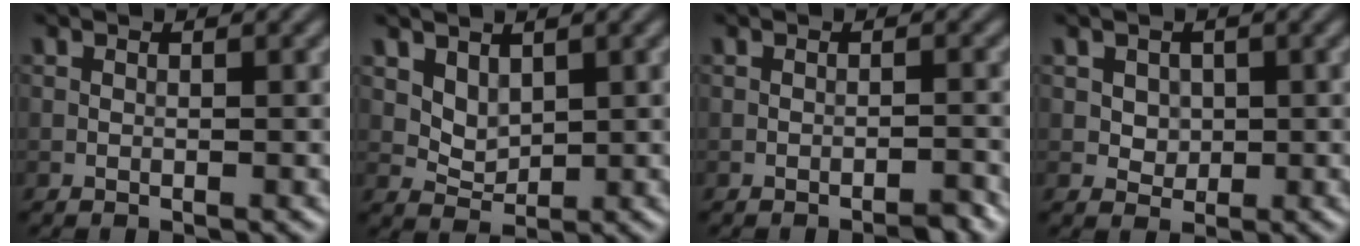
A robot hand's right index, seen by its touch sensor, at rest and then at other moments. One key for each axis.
{"total": 2.1, "fx": 1.2, "fy": 1.3, "fz": 1.1, "tx": -0.022, "ty": -0.007, "tz": 0.028}
{"total": 1.4, "fx": -1.2, "fy": 0.1, "fz": 0.7, "tx": -0.005, "ty": 0.004, "tz": -0.020}
{"total": 2.0, "fx": 0.6, "fy": 1.7, "fz": 0.9, "tx": -0.021, "ty": 0.000, "tz": 0.020}